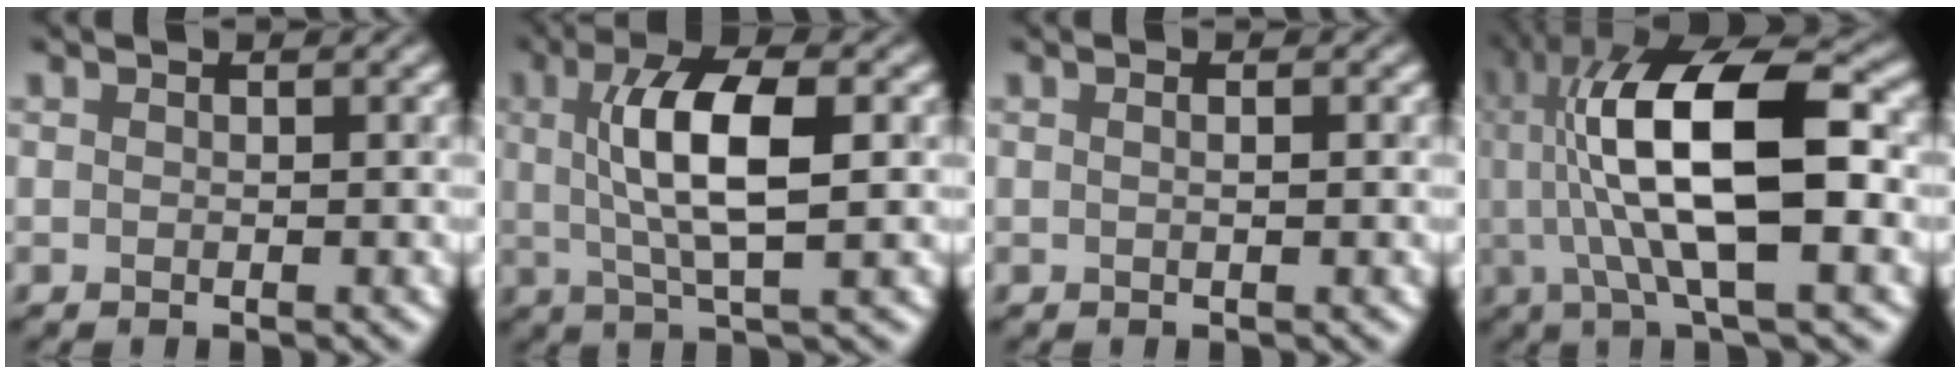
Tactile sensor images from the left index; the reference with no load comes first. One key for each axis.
{"total": 7.1, "fx": 0.9, "fy": 2.1, "fz": 6.7, "tx": -0.119, "ty": 0.009, "tz": 0.014}
{"total": 1.2, "fx": 0.3, "fy": 0.4, "fz": 1.0, "tx": -0.004, "ty": -0.007, "tz": -0.002}
{"total": 12.8, "fx": 0.8, "fy": 3.9, "fz": 12.1, "tx": -0.208, "ty": 0.014, "tz": 0.009}